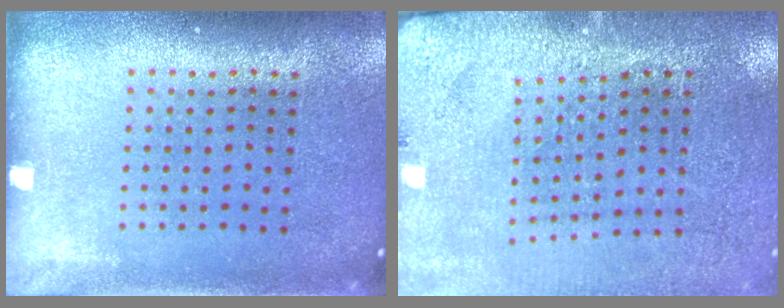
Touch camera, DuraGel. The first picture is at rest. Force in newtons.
{"total": 2.8, "press": 2.8, "slide": 0.2}